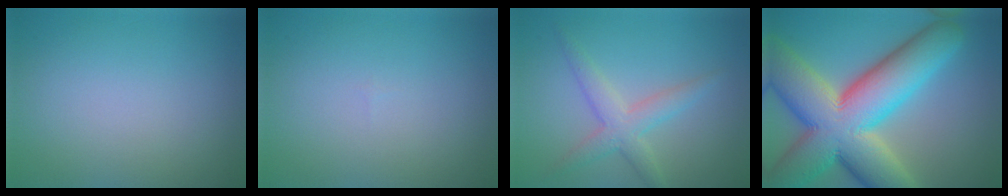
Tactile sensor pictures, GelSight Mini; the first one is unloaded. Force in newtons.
{"total": 0.0}
{"total": 3.3, "press": 3.3, "slide": 0.1}
{"total": 16.0, "press": 16.0, "slide": 1.2}